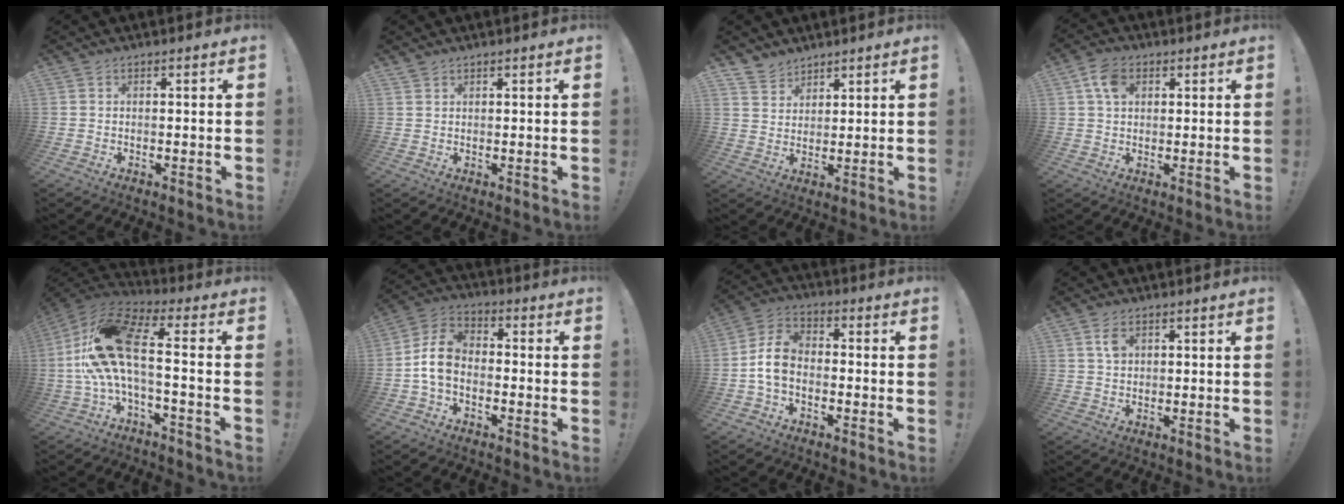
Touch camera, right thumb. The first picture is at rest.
{"total": 1.5, "force": [1.3, 0.6, 0.2], "torque": [0.000, -0.005, 0.025]}
{"total": 5.6, "force": [4.7, 3.0, 0.1], "torque": [-0.006, -0.036, 0.092]}
{"total": 7.0, "force": [2.4, 4.9, 4.3], "torque": [-0.075, 0.006, 0.049]}
{"total": 18.6, "force": [0.7, 7.1, 17.2], "torque": [-0.331, 0.012, 0.012]}
{"total": 9.5, "force": [-1.8, 6.6, 6.5], "torque": [-0.134, 0.014, -0.031]}
{"total": 8.6, "force": [-1.8, 6.0, 5.9], "torque": [-0.117, 0.013, -0.030]}
{"total": 3.6, "force": [1.5, 2.3, 2.3], "torque": [-0.027, -0.005, 0.024]}